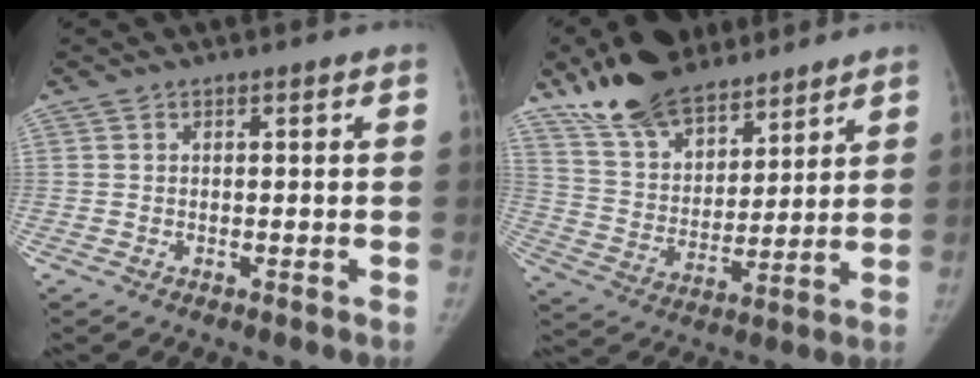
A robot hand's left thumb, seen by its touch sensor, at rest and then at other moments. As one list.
[{"total": 18.2, "force": [13.7, 8.6, 8.4], "torque": [-0.106, -0.049, 0.246]}]